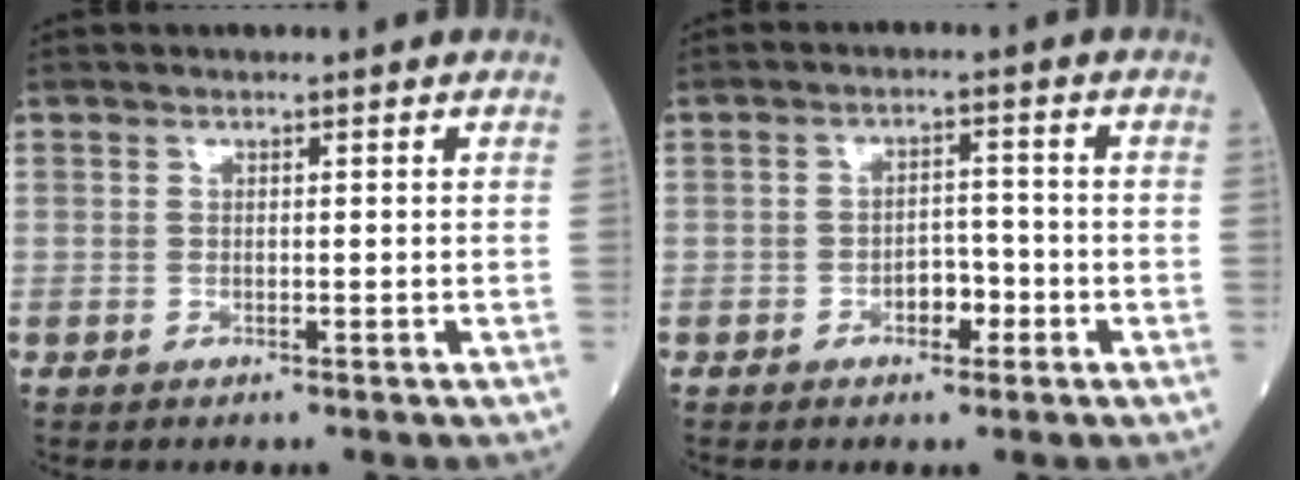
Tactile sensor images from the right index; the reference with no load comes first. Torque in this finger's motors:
{"motor_torque": [0.18, -0.14, 0.17, 0.04]}